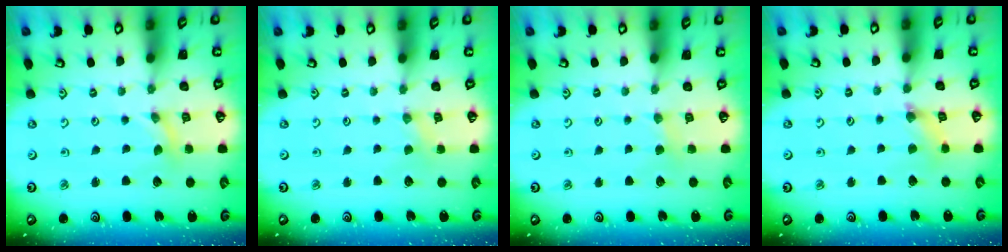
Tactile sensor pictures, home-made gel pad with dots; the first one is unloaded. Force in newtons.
{"total": 0.5, "press": 0.5, "slide": 0.2}
{"total": 2.5, "press": 2.4, "slide": 0.4}
{"total": 2.4, "press": 2.4, "slide": 0.2}